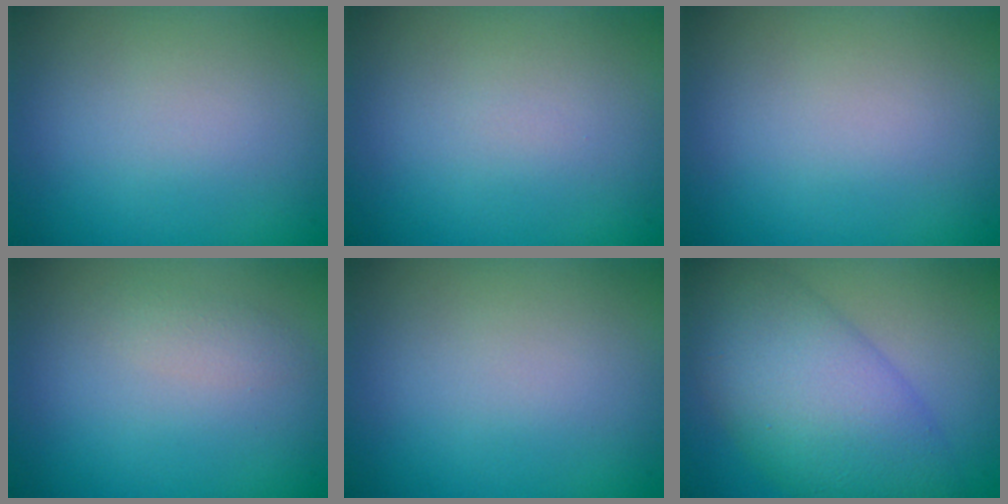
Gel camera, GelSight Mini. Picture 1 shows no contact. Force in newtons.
{"total": 0.0}
{"total": 0.0}
{"total": 1.1, "press": 1.1, "slide": 0.0}
{"total": 0.0}
{"total": 9.4, "press": 9.4, "slide": 0.2}